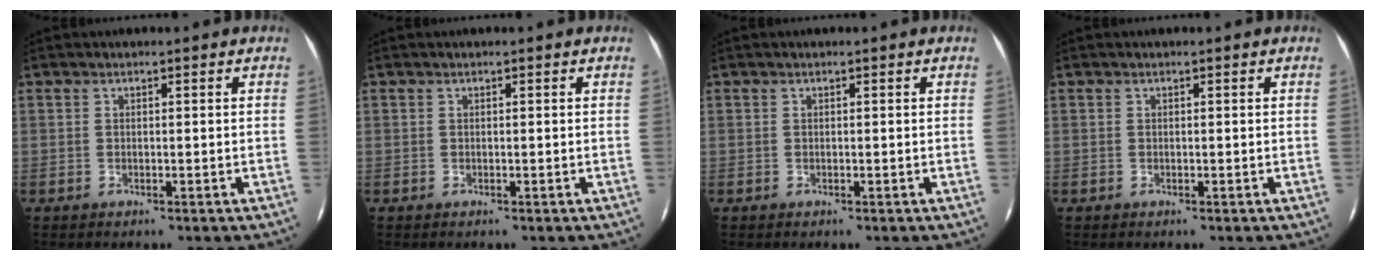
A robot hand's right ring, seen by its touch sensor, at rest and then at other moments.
{"total": 0.0}
{"total": 0.0}
{"total": 0.0}